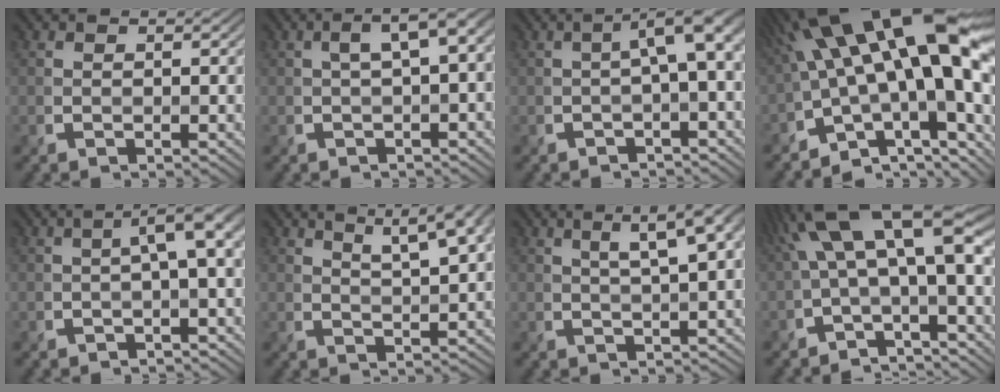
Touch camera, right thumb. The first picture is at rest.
{"total": 4.1, "force": [0.5, 1.1, 3.9], "torque": [-0.063, 0.015, 0.009]}
{"total": 4.3, "force": [-0.3, 0.9, 4.2], "torque": [-0.060, 0.013, -0.006]}
{"total": 20.0, "force": [0.6, 8.0, 18.3], "torque": [-0.264, 0.001, 0.021]}
{"total": 3.9, "force": [-0.2, 0.7, 3.8], "torque": [-0.055, 0.015, -0.004]}
{"total": 9.3, "force": [5.6, 2.7, 6.9], "torque": [-0.096, 0.022, 0.068]}
{"total": 7.8, "force": [2.9, 2.0, 6.9], "torque": [-0.069, 0.034, 0.031]}
{"total": 13.3, "force": [1.2, 4.7, 12.4], "torque": [-0.221, 0.019, 0.015]}